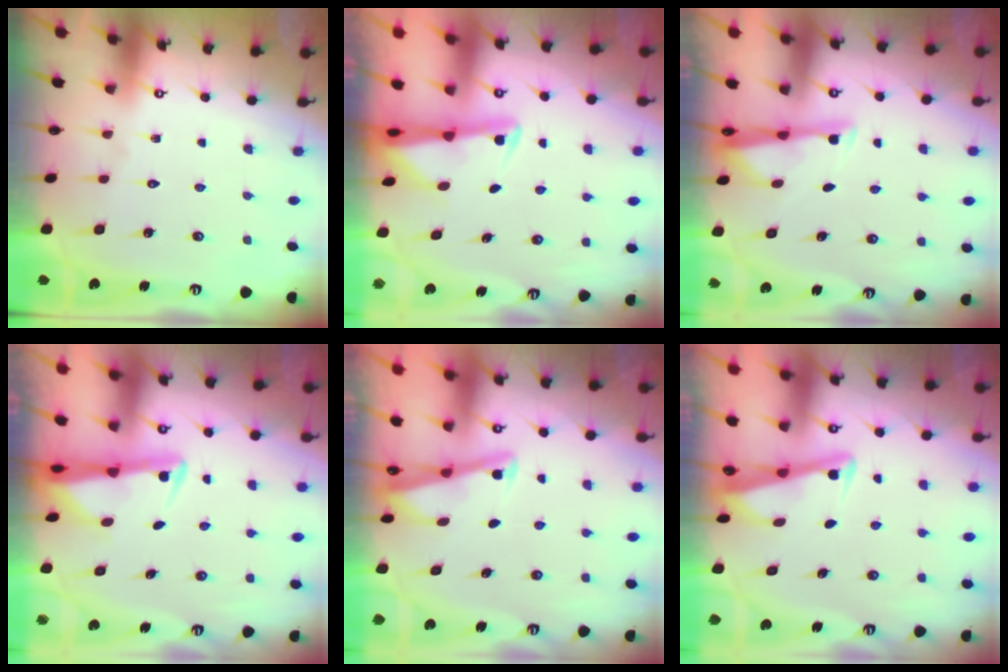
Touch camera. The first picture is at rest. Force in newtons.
{"total": 2.4, "press": 2.4, "slide": 0.5}
{"total": 3.2, "press": 3.2, "slide": 0.4}
{"total": 2.9, "press": 2.9, "slide": 0.6}
{"total": 2.8, "press": 2.8, "slide": 0.4}
{"total": 3.4, "press": 3.4, "slide": 0.4}